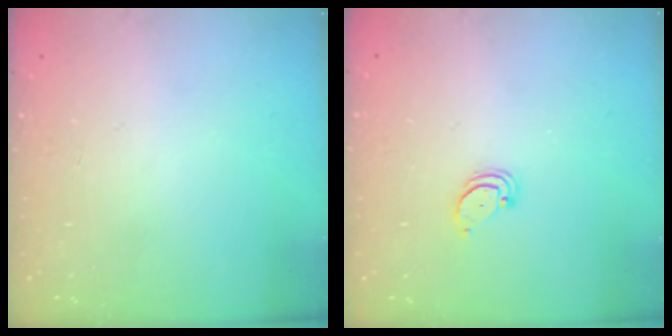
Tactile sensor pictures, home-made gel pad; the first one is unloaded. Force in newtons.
{"total": 2.0, "press": 2.0, "slide": 0.2}